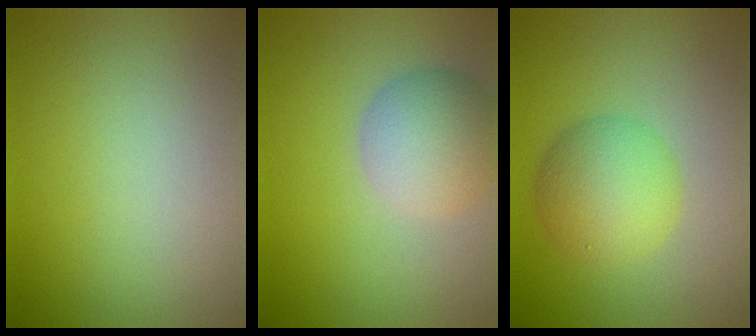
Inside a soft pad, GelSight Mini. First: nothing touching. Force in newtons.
{"total": 4.6, "press": 4.6, "slide": 0.2}
{"total": 4.7, "press": 4.7, "slide": 0.1}